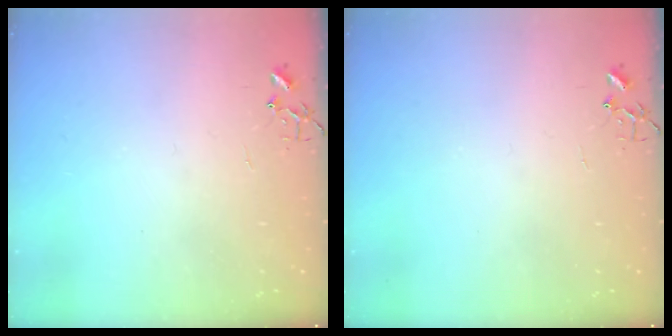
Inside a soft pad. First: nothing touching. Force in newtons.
{"total": 0.0}